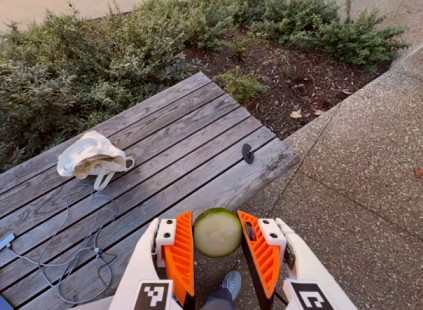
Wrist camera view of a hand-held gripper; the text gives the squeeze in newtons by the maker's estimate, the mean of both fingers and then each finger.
{"total": 9.3, "left": 9.1, "right": 9.5}